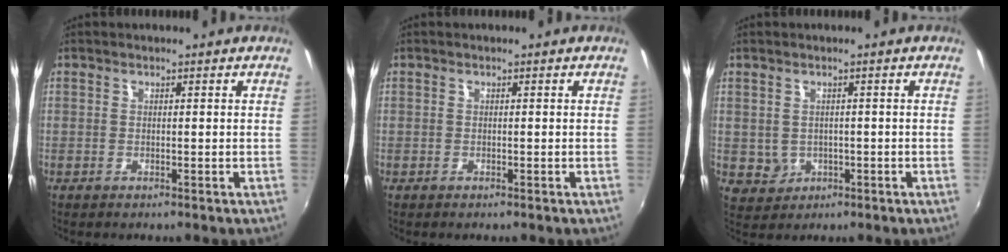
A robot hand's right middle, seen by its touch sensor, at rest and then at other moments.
{"total": 0.0}
{"total": 3.6, "force": [-0.1, 3.4, 1.1], "torque": [-0.025, 0.001, 0.009]}